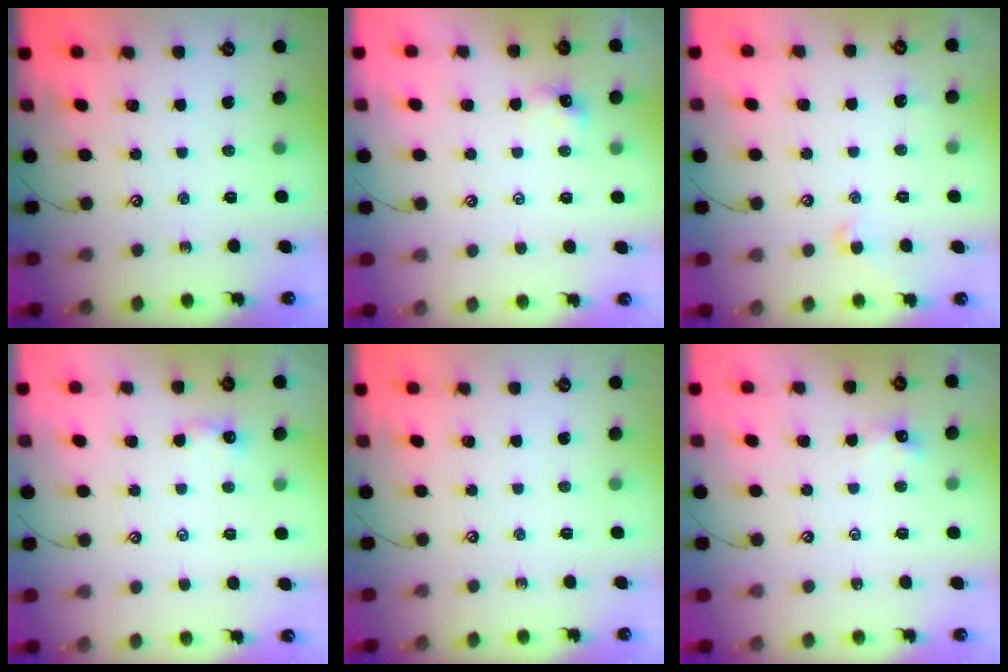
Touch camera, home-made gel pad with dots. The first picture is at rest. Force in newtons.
{"total": 1.3, "press": 1.3, "slide": 0.1}
{"total": 0.0}
{"total": 2.3, "press": 2.2, "slide": 0.3}
{"total": 0.0}
{"total": 2.4, "press": 2.3, "slide": 0.6}